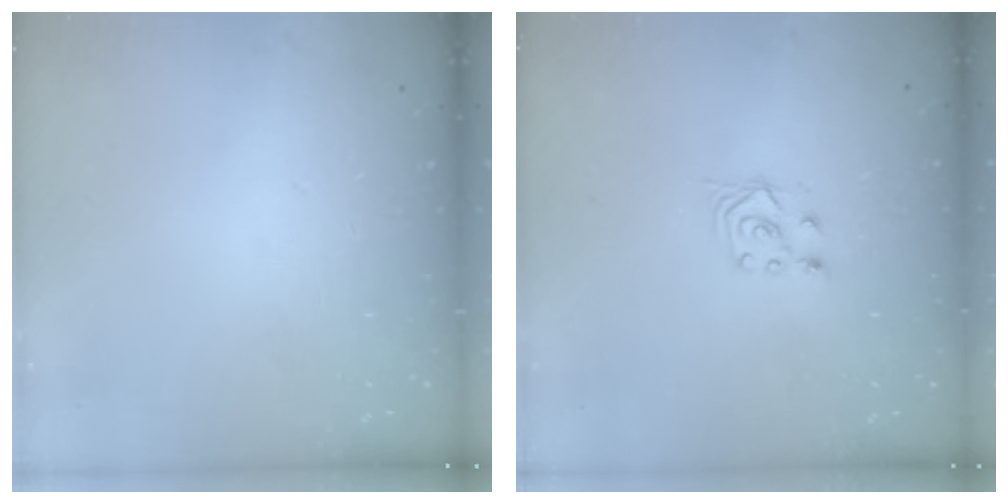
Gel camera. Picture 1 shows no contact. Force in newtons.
{"total": 3.0, "press": 2.8, "slide": 0.9}